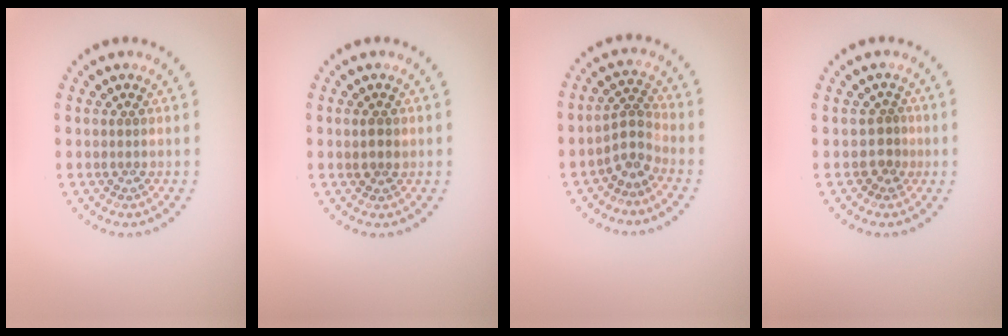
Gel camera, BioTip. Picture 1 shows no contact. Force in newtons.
{"total": 1.3, "press": 1.3, "slide": 0.2}
{"total": 2.6, "press": 1.8, "slide": 1.9}
{"total": 1.3, "press": 1.0, "slide": 0.8}